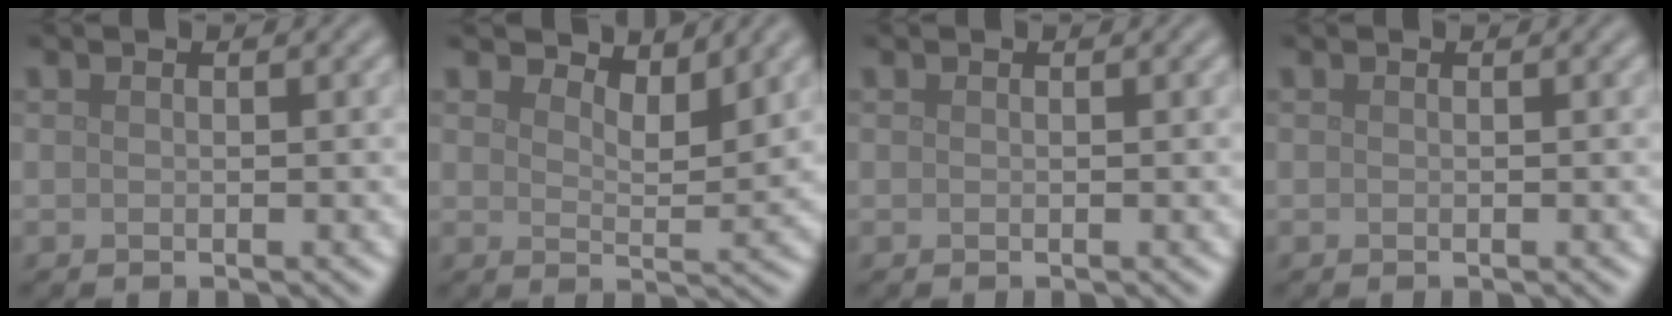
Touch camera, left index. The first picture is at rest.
{"total": 3.3, "force": [3.0, 0.7, 1.1], "torque": [-0.020, -0.004, 0.045]}
{"total": 0.0}
{"total": 0.0}